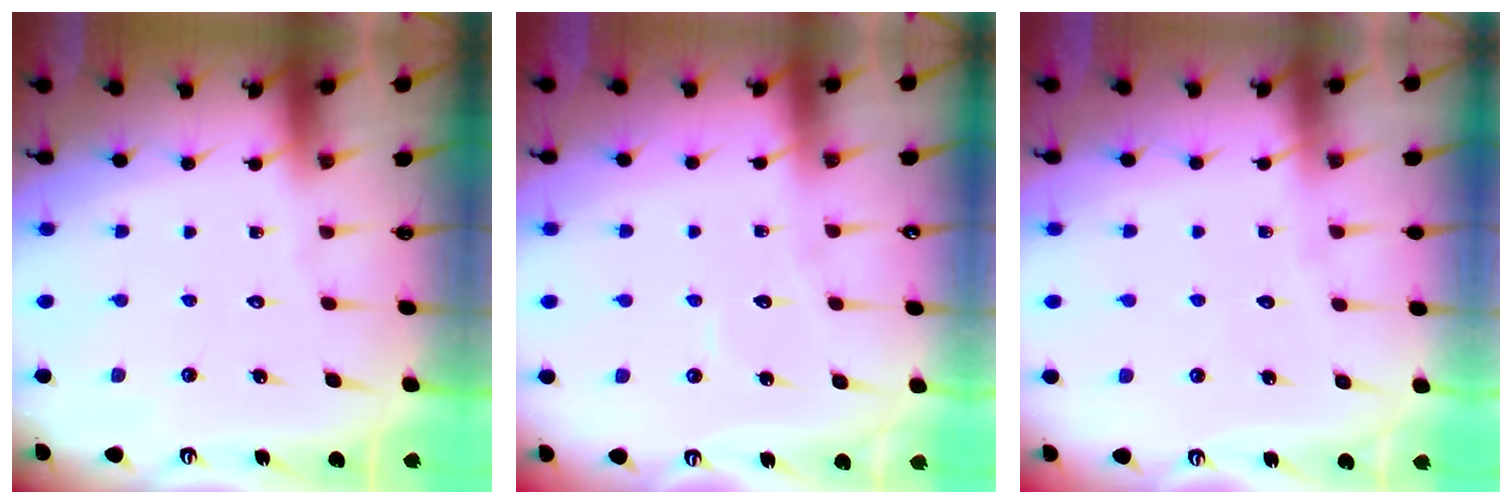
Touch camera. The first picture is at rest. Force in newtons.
{"total": 6.7, "press": 6.7, "slide": 0.5}
{"total": 4.3, "press": 4.3, "slide": 0.4}